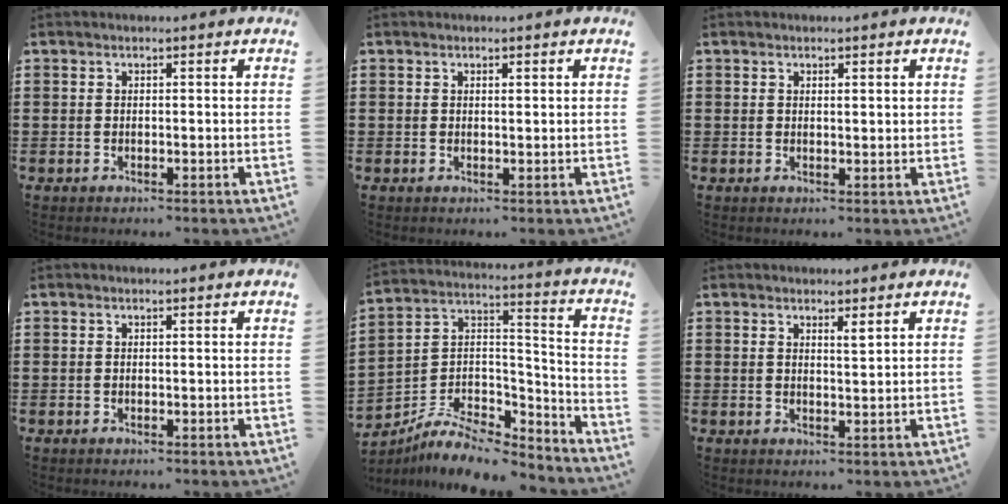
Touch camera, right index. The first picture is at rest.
{"total": 0.6, "force": [0.3, 0.2, 0.4], "torque": [-0.009, 0.001, 0.005]}
{"total": 0.8, "force": [0.5, 0.2, 0.5], "torque": [-0.011, 0.002, 0.009]}
{"total": 0.0}
{"total": 8.2, "force": [-6.7, 3.2, 3.4], "torque": [-0.067, 0.014, -0.130]}
{"total": 1.5, "force": [1.2, 0.1, 0.9], "torque": [-0.011, -0.002, 0.020]}